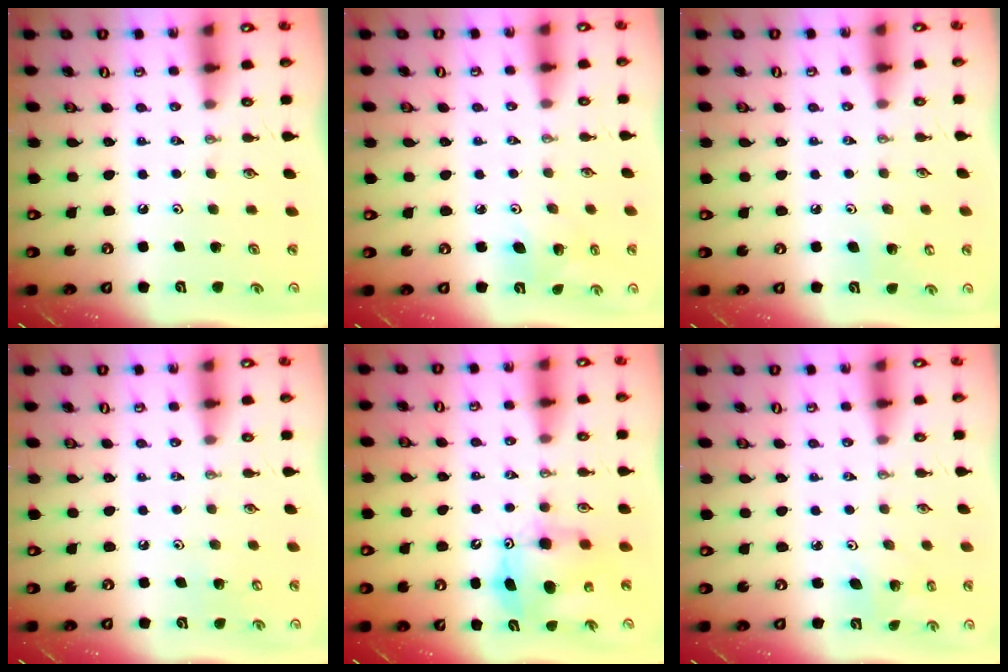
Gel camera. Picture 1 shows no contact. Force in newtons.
{"total": 5.6, "press": 5.2, "slide": 1.9}
{"total": 5.5, "press": 5.3, "slide": 1.1}
{"total": 3.8, "press": 3.8, "slide": 0.4}
{"total": 9.7, "press": 9.7, "slide": 0.6}
{"total": 2.7, "press": 2.7, "slide": 0.1}